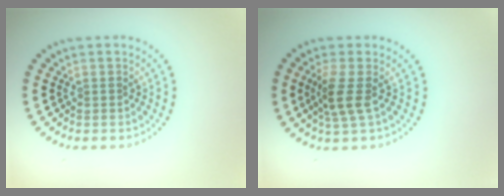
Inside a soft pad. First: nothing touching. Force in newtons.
{"total": 2.7, "press": 2.1, "slide": 1.7}